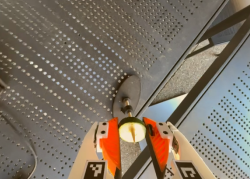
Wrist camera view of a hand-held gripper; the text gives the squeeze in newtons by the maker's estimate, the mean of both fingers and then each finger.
{"total": 8.8, "left": 8.5, "right": 9.0}